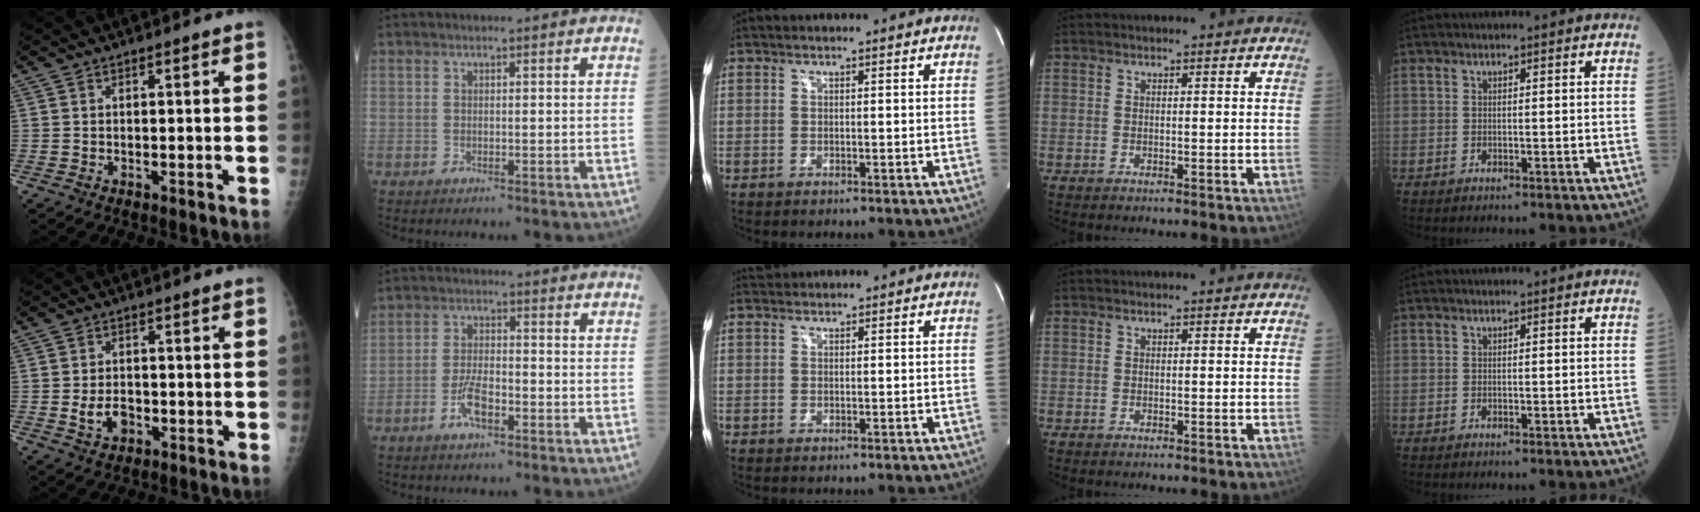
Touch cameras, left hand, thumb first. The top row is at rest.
{"thumb": {"total": 4.0, "force": [-1.0, 2.8, 2.6], "torque": [-0.040, 0.003, -0.013]}, "index": {"total": 5.0, "force": [-2.7, 1.6, 3.9], "torque": [-0.082, 0.000, -0.051]}, "middle": {"total": 1.3, "force": [1.3, 0.2, -0.2], "torque": [-0.007, 0.011, 0.028]}}